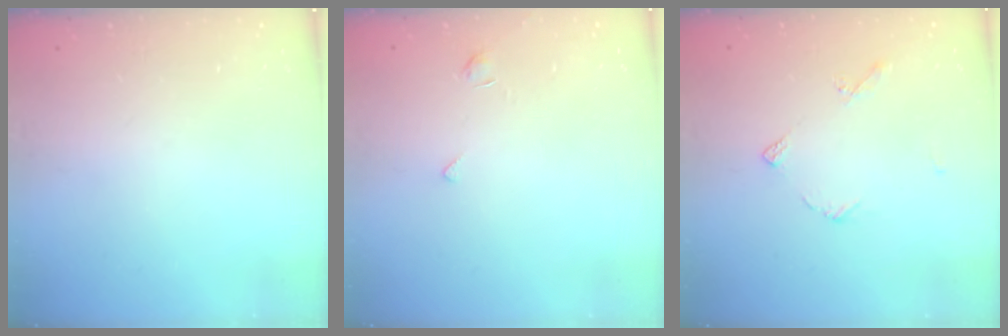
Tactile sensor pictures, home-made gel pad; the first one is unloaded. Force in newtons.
{"total": 1.9, "press": 1.8, "slide": 0.4}
{"total": 5.3, "press": 5.3, "slide": 0.7}